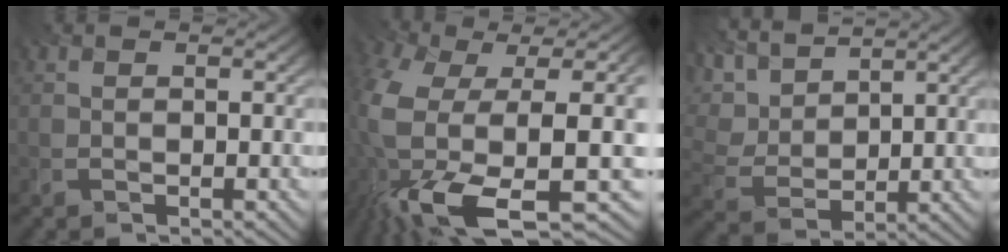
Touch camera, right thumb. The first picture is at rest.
{"total": 16.6, "force": [-4.4, 6.6, 14.6], "torque": [-0.314, -0.028, -0.051]}
{"total": 7.2, "force": [4.7, 3.6, 4.1], "torque": [-0.119, 0.015, 0.084]}